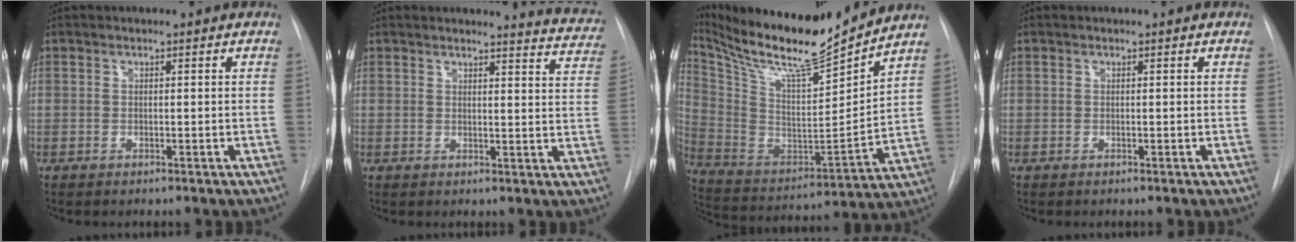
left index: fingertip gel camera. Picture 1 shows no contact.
{"total": 8.2, "force": [8.1, 0.8, 1.1], "torque": [0.005, -0.051, 0.062]}
{"total": 21.0, "force": [19.1, 1.4, 8.6], "torque": [-0.183, -0.033, 0.328]}
{"total": 0.0}